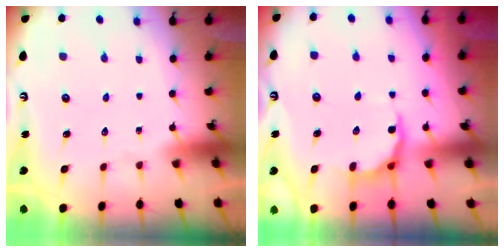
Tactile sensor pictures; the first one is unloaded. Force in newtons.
{"total": 6.1, "press": 5.8, "slide": 2.0}